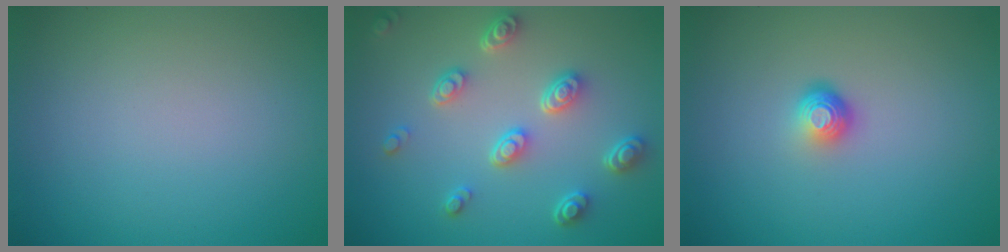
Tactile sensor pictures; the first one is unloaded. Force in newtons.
{"total": 4.5, "press": 3.4, "slide": 2.9}
{"total": 1.9, "press": 1.3, "slide": 1.4}